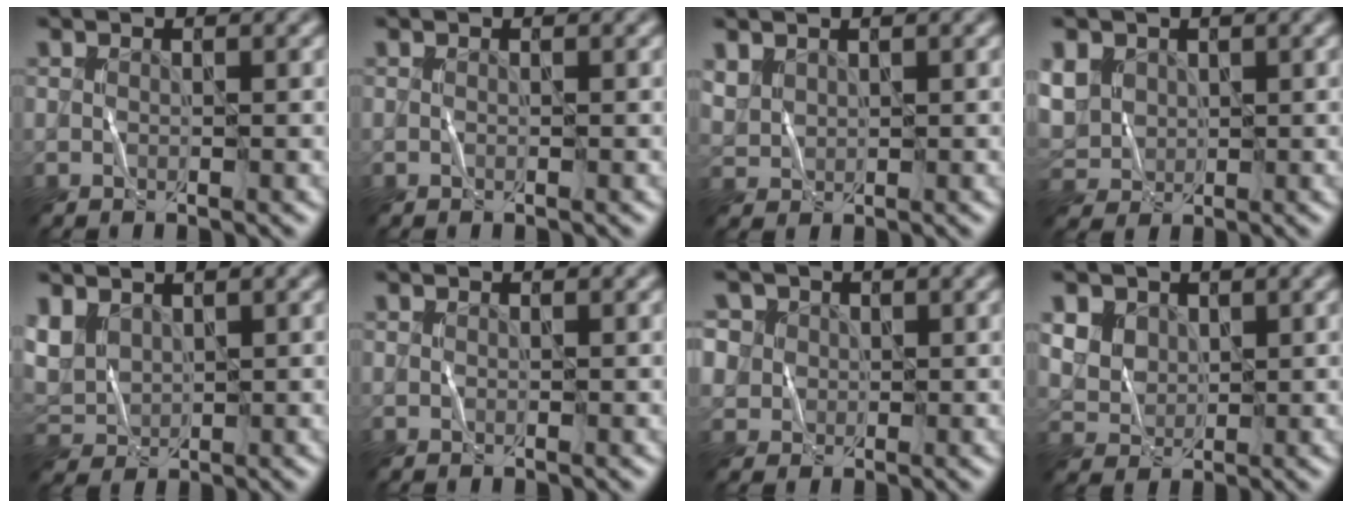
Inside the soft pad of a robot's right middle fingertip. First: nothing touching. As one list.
[{"total": 0.0}, {"total": 1.4, "force": [1.1, 0.9, 0.0], "torque": [-0.014, 0.000, 0.027]}, {"total": 4.0, "force": [1.5, 3.4, 1.3], "torque": [-0.072, 0.008, 0.035]}, {"total": 2.7, "force": [1.7, 2.0, 0.9], "torque": [-0.041, 0.002, 0.038]}, {"total": 0.0}, {"total": 4.3, "force": [2.0, 3.7, 0.9], "torque": [-0.039, 0.016, 0.023]}, {"total": 6.2, "force": [3.3, 4.7, 2.3], "torque": [-0.083, 0.020, 0.058]}]